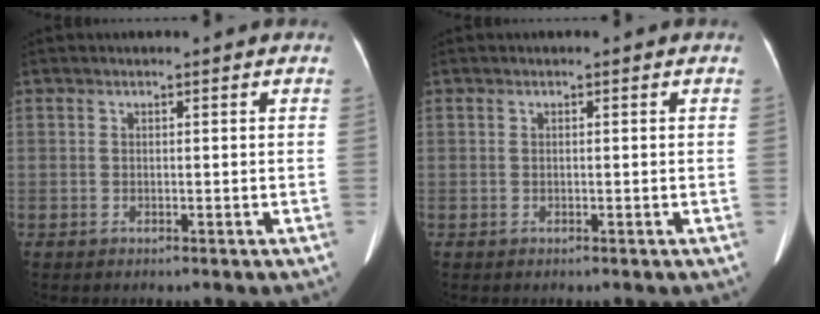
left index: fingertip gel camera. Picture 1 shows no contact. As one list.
[{"total": 0.0}]